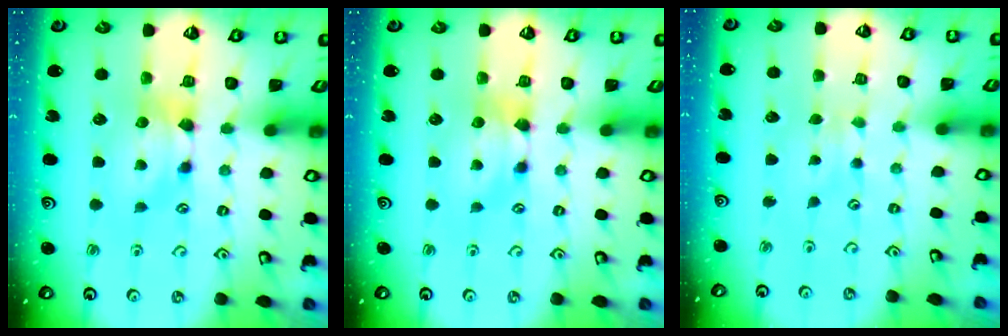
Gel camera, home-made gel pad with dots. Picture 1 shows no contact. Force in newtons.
{"total": 0.0}
{"total": 2.8, "press": 2.7, "slide": 0.4}